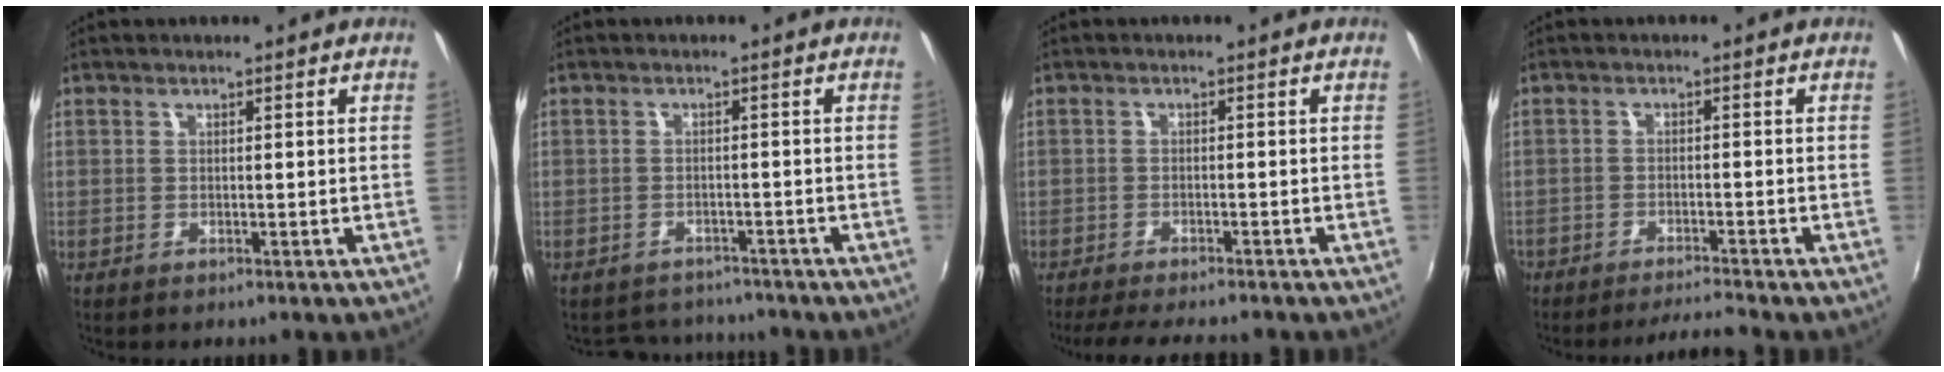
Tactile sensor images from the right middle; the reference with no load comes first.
{"total": 6.7, "force": [-6.2, 2.5, 1.0], "torque": [-0.030, 0.006, -0.087]}
{"total": 9.2, "force": [-8.0, 1.5, 4.3], "torque": [-0.096, -0.018, -0.124]}
{"total": 4.6, "force": [-4.4, -0.1, 1.2], "torque": [-0.041, -0.001, -0.076]}